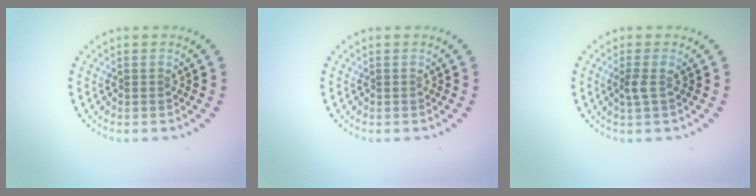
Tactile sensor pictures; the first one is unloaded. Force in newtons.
{"total": 0.0}
{"total": 1.2, "press": 1.0, "slide": 0.6}